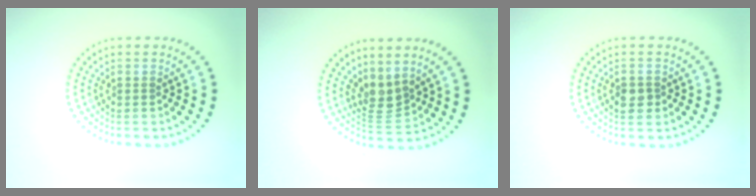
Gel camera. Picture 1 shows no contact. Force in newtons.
{"total": 2.7, "press": 2.1, "slide": 1.7}
{"total": 1.6, "press": 1.6, "slide": 0.3}